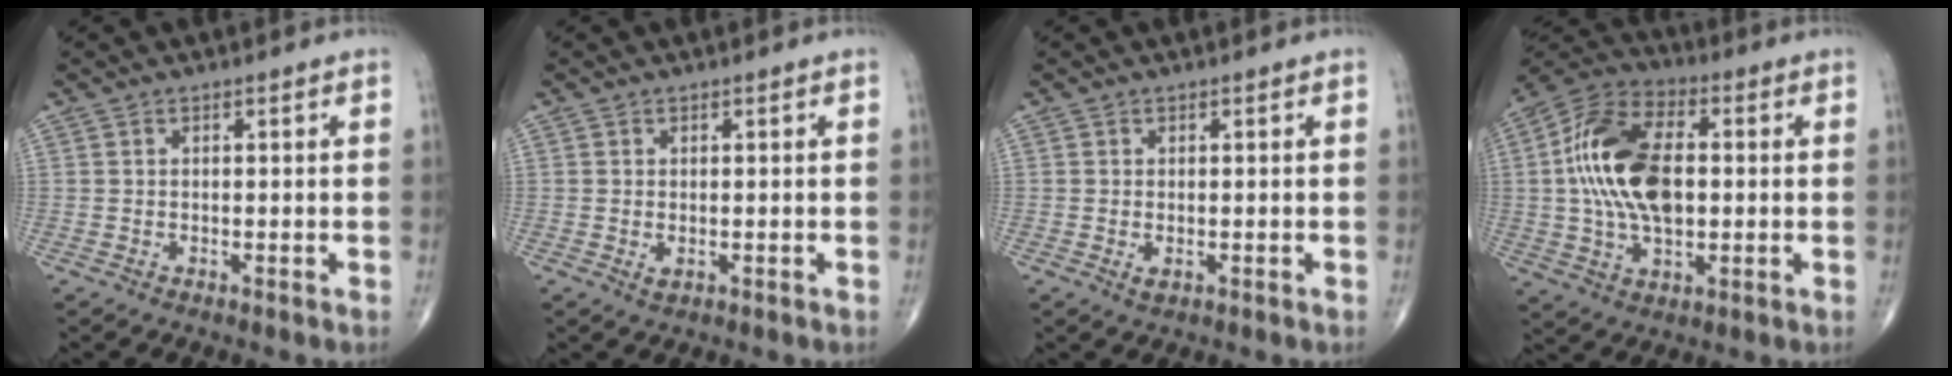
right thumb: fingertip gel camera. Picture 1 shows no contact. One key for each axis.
{"total": 1.1, "fx": -0.1, "fy": 0.6, "fz": 0.9, "tx": -0.014, "ty": -0.004, "tz": 0.000}
{"total": 1.2, "fx": -0.2, "fy": 0.7, "fz": 1.0, "tx": -0.016, "ty": -0.004, "tz": -0.001}
{"total": 18.1, "fx": 1.1, "fy": 10.2, "fz": 14.9, "tx": -0.282, "ty": 0.017, "tz": 0.017}